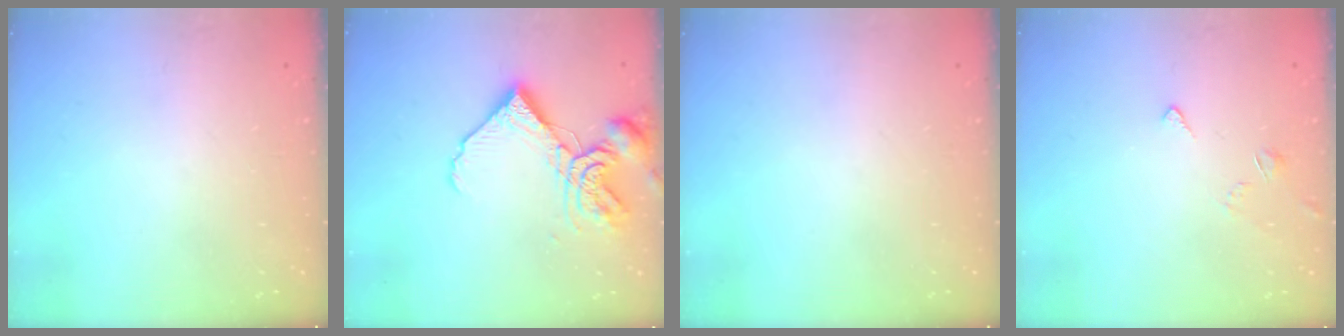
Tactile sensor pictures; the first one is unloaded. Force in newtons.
{"total": 11.9, "press": 11.8, "slide": 1.4}
{"total": 0.0}
{"total": 2.9, "press": 2.8, "slide": 0.6}